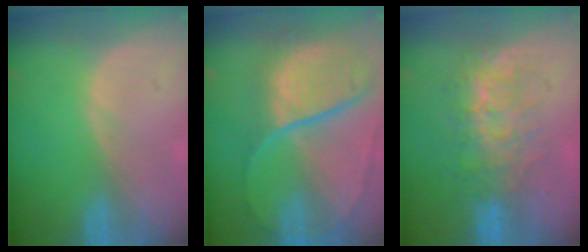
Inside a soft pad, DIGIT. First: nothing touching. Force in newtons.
{"total": 11.0, "press": 9.2, "slide": 6.1}
{"total": 7.6, "press": 7.3, "slide": 2.2}